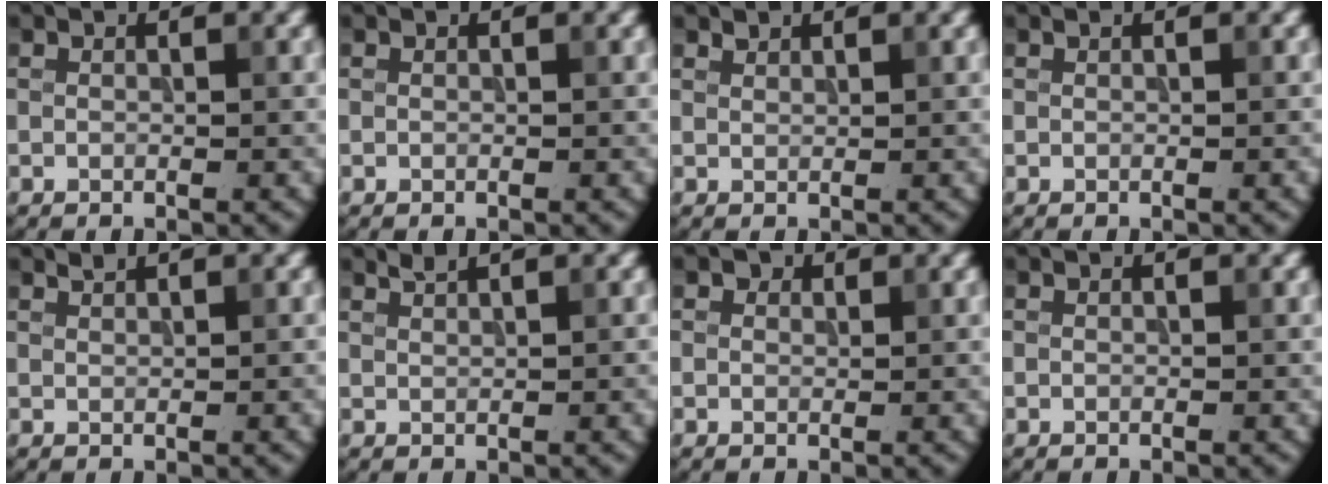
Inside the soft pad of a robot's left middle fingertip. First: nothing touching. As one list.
[{"total": 0.0}, {"total": 0.7, "force": [0.7, 0.1, 0.0], "torque": [0.002, 0.000, 0.016]}, {"total": 0.7, "force": [0.1, 0.2, 0.7], "torque": [-0.006, 0.004, 0.000]}, {"total": 0.8, "force": [0.7, 0.1, 0.4], "torque": [-0.005, -0.001, 0.012]}, {"total": 1.3, "force": [1.0, 0.3, 0.8], "torque": [-0.012, 0.000, 0.019]}, {"total": 0.9, "force": [0.6, 0.6, 0.3], "torque": [-0.004, -0.003, 0.005]}, {"total": 0.0}]